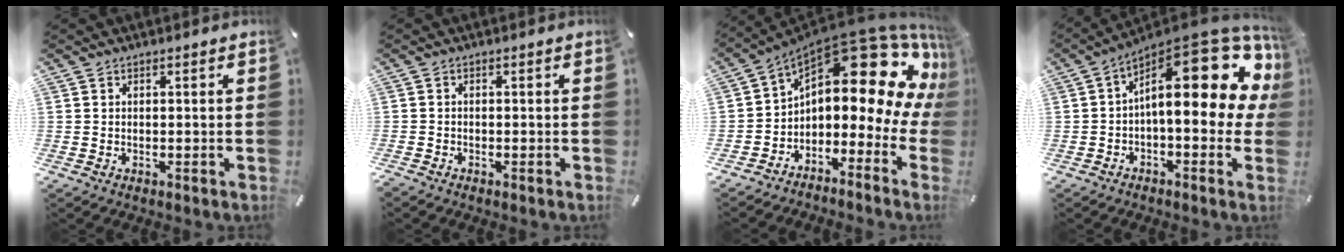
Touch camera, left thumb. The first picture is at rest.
{"total": 0.7, "force": [-0.6, 0.2, 0.3], "torque": [-0.006, -0.001, -0.013]}
{"total": 18.4, "force": [9.0, 8.4, 13.6], "torque": [-0.182, -0.081, 0.144]}
{"total": 21.4, "force": [6.7, 9.0, 18.2], "torque": [-0.267, -0.063, 0.114]}